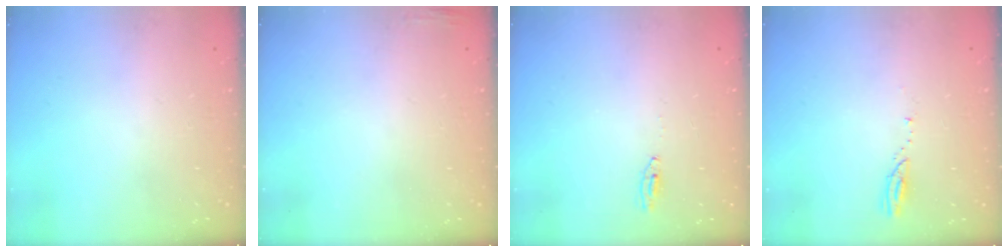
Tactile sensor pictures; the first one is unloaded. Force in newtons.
{"total": 3.1, "press": 3.0, "slide": 0.8}
{"total": 2.0, "press": 2.0, "slide": 0.2}
{"total": 3.2, "press": 3.2, "slide": 0.3}